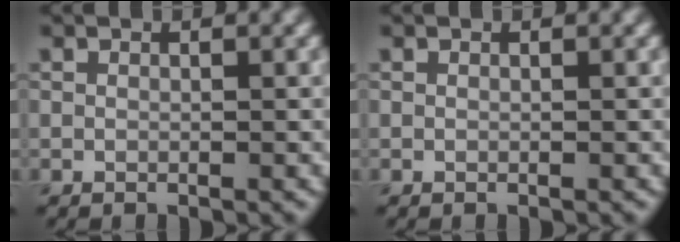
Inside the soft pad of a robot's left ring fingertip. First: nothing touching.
{"total": 0.0}